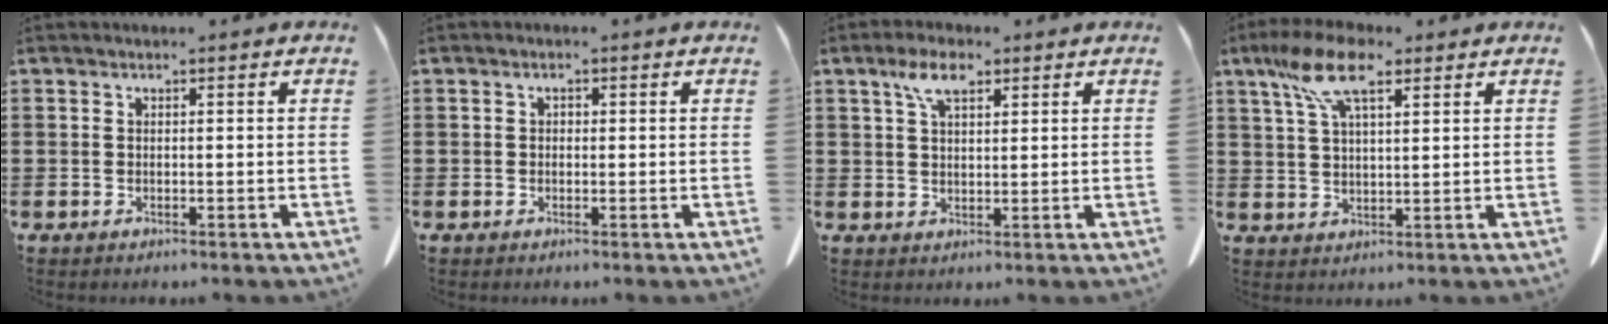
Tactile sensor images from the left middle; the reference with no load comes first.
{"total": 0.6, "force": [0.1, 0.5, 0.4], "torque": [-0.010, 0.002, 0.002]}
{"total": 5.1, "force": [2.9, 2.2, 3.6], "torque": [-0.080, 0.007, 0.052]}
{"total": 8.8, "force": [5.2, 2.9, 6.5], "torque": [-0.148, 0.002, 0.093]}